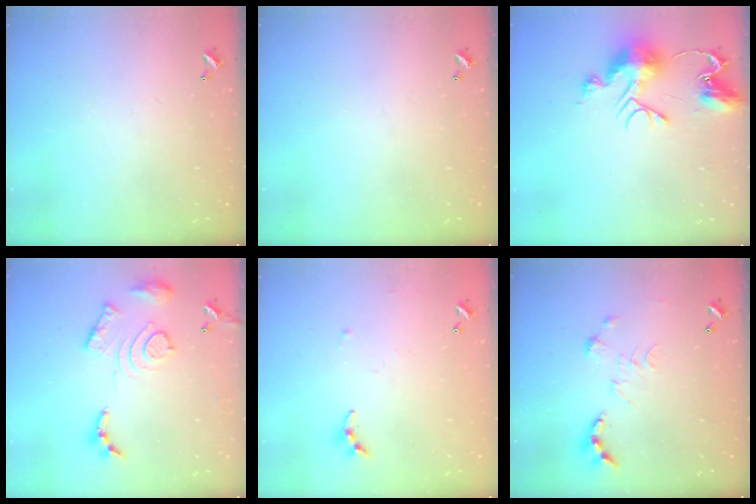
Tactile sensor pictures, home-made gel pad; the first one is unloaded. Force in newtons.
{"total": 0.0}
{"total": 11.3, "press": 11.3, "slide": 1.0}
{"total": 13.8, "press": 13.7, "slide": 1.2}
{"total": 6.0, "press": 6.0, "slide": 0.4}
{"total": 0.0}